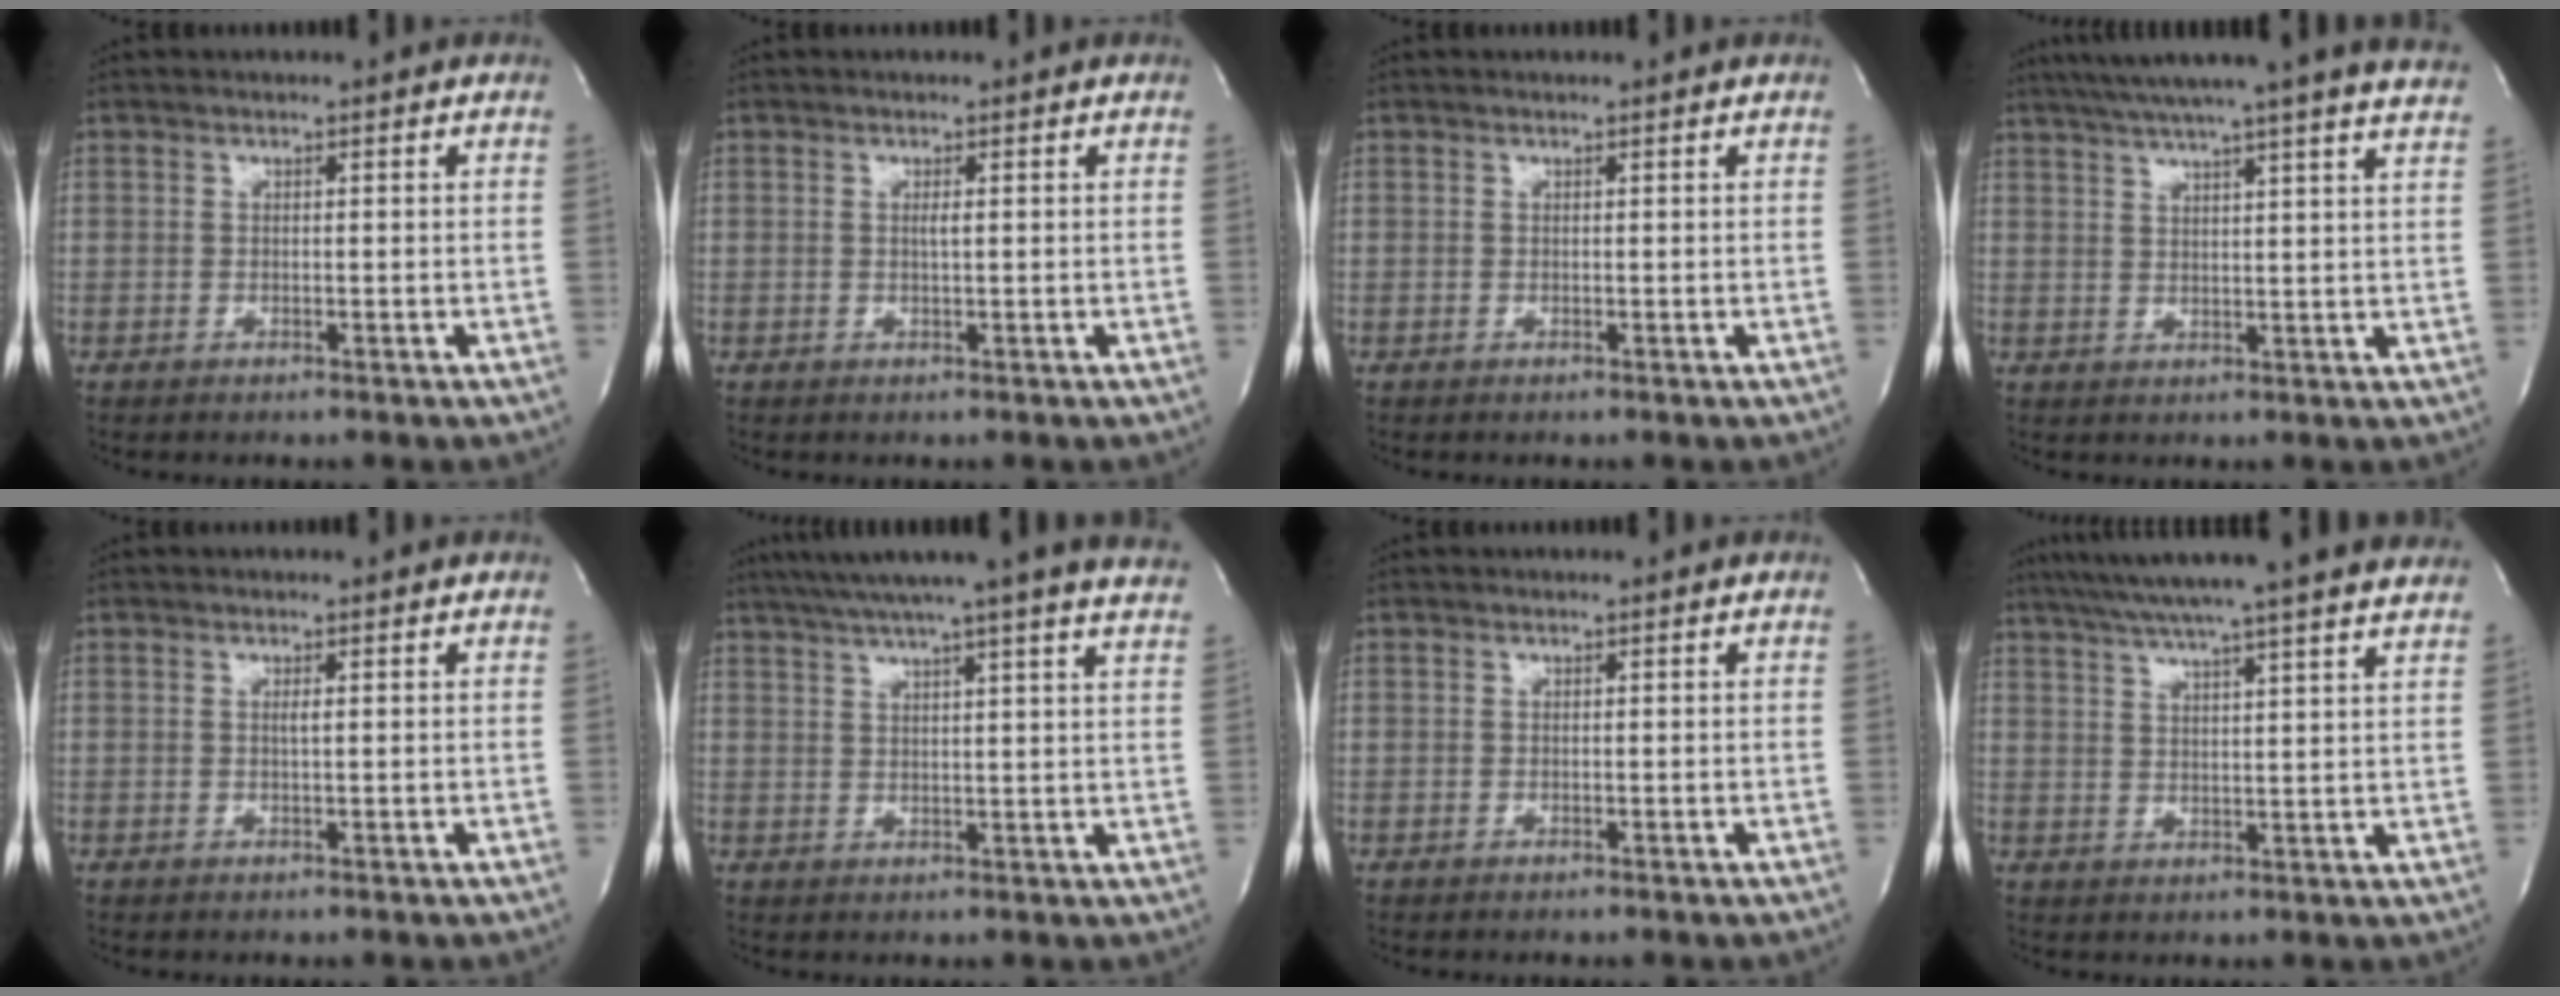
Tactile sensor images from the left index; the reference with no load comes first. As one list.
[{"total": 0.8, "force": [0.1, 0.0, 0.8], "torque": [-0.018, 0.000, 0.002]}, {"total": 0.0}, {"total": 21.3, "force": [18.6, -1.0, 10.4], "torque": [-0.174, -0.009, 0.234]}, {"total": 0.7, "force": [0.2, 0.0, 0.7], "torque": [-0.016, 0.000, 0.002]}, {"total": 20.2, "force": [17.5, -1.1, 9.9], "torque": [-0.167, -0.009, 0.220]}, {"total": 0.0}, {"total": 21.9, "force": [19.2, -0.3, 10.6], "torque": [-0.183, 0.007, 0.252]}]